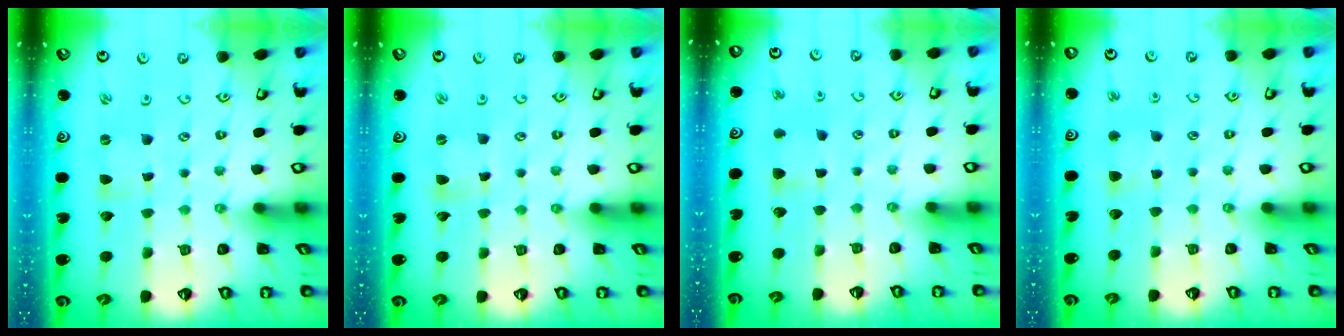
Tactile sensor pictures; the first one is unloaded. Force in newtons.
{"total": 2.0, "press": 2.0, "slide": 0.1}
{"total": 4.4, "press": 4.4, "slide": 0.6}
{"total": 3.6, "press": 3.5, "slide": 0.9}